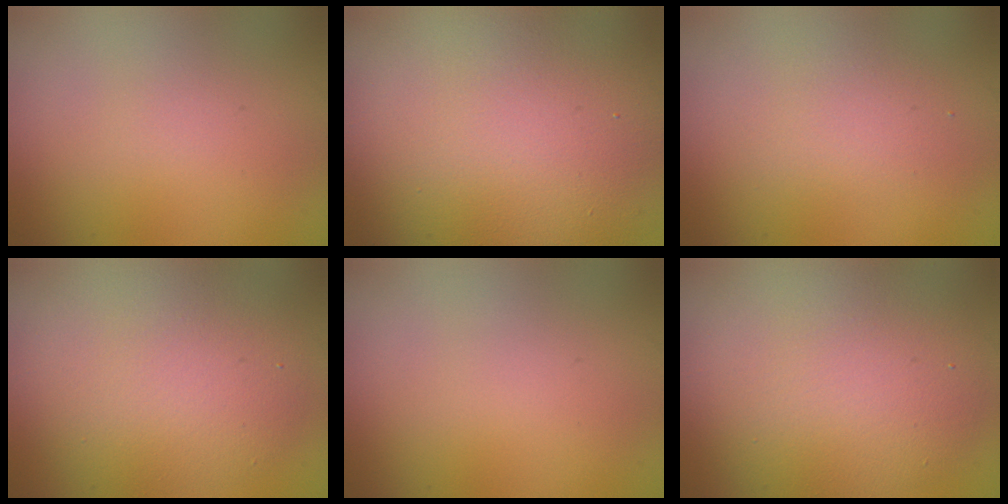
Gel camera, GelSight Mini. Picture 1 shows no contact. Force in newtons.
{"total": 16.1, "press": 16.1, "slide": 1.2}
{"total": 1.9, "press": 1.9, "slide": 0.0}
{"total": 6.6, "press": 6.6, "slide": 0.1}
{"total": 0.0}
{"total": 8.3, "press": 8.3, "slide": 0.3}